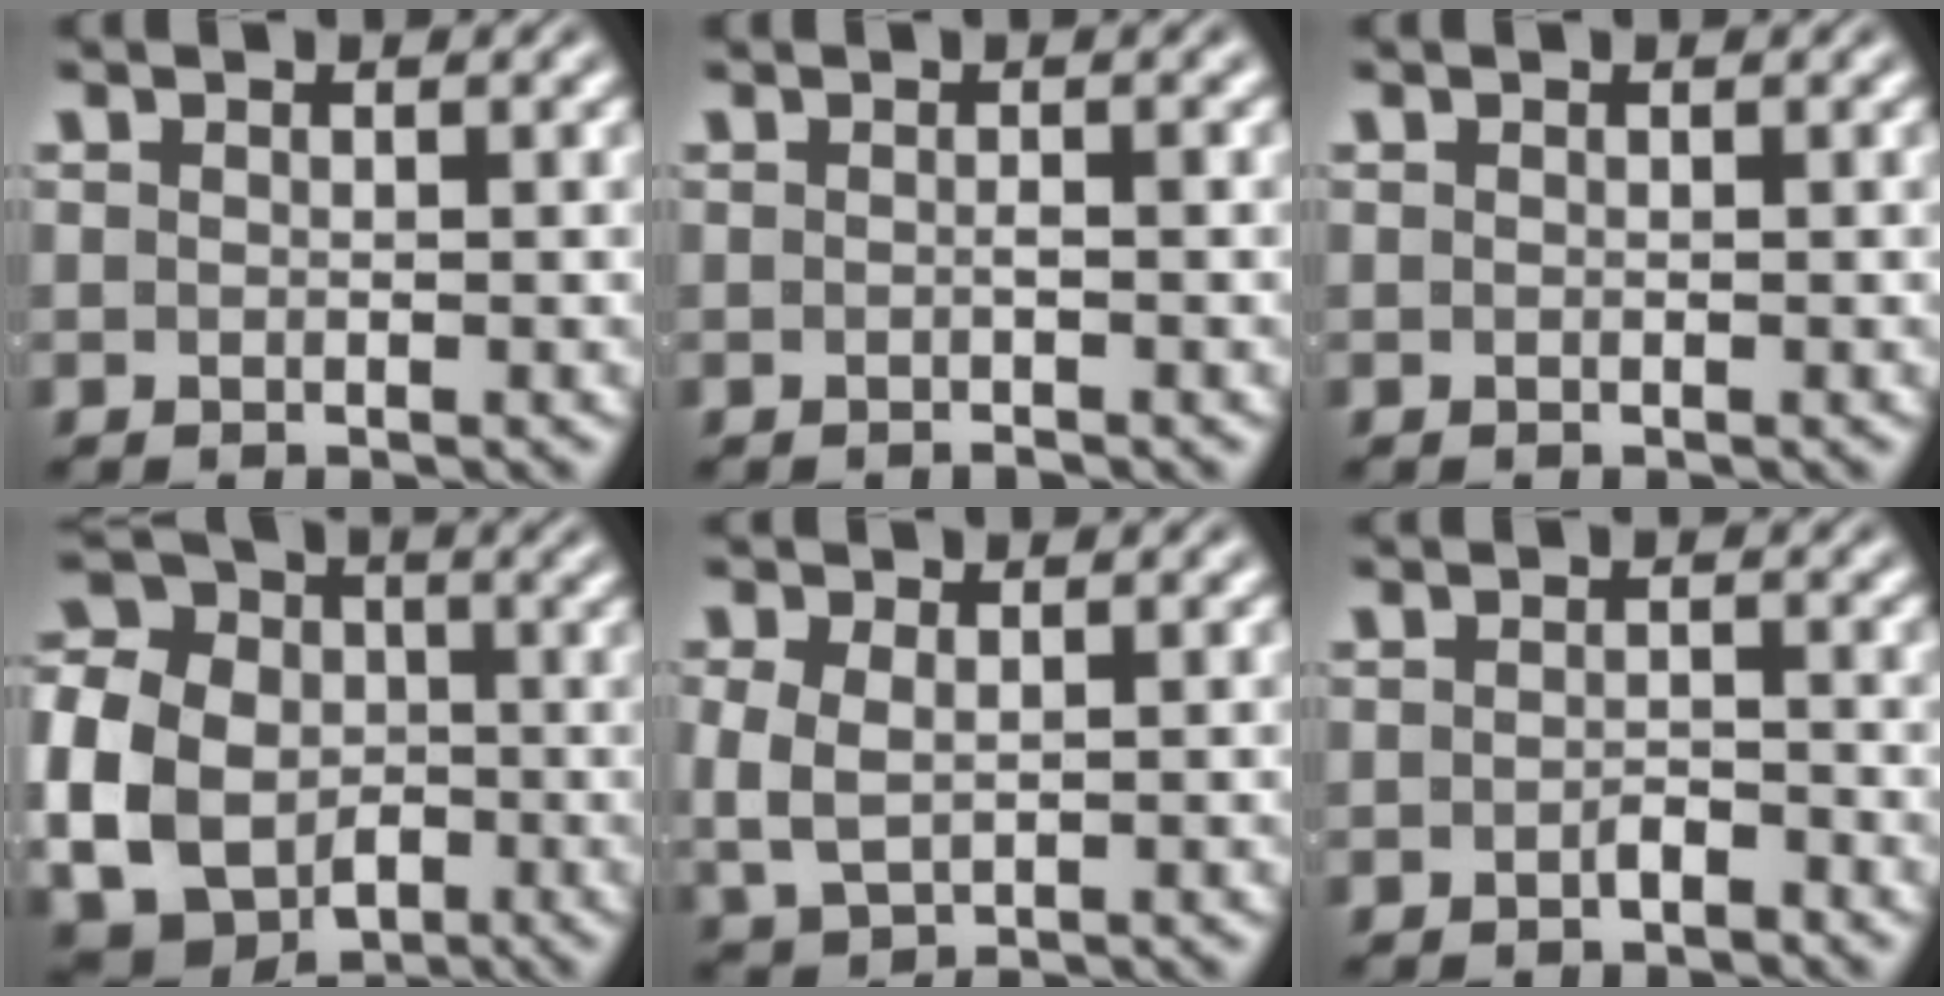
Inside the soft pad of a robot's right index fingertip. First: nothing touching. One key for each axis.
{"total": 0.9, "fx": -0.5, "fy": -0.2, "fz": 0.7, "tx": -0.008, "ty": 0.004, "tz": -0.011}
{"total": 0.0}
{"total": 13.8, "fx": -1.3, "fy": 11.9, "fz": 6.7, "tx": -0.146, "ty": -0.049, "tz": -0.017}
{"total": 3.2, "fx": 0.1, "fy": 2.3, "fz": 2.2, "tx": -0.056, "ty": -0.012, "tz": 0.017}
{"total": 1.1, "fx": -1.0, "fy": 0.0, "fz": 0.4, "tx": 0.000, "ty": -0.001, "tz": -0.018}